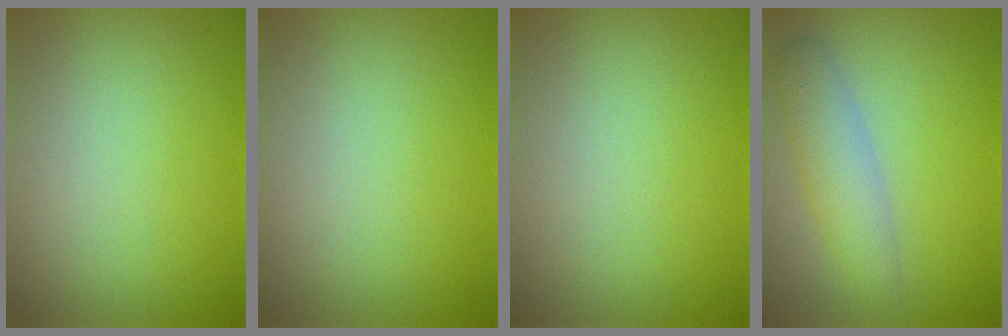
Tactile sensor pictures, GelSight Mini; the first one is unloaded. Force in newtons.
{"total": 0.0}
{"total": 0.0}
{"total": 3.3, "press": 3.3, "slide": 0.1}